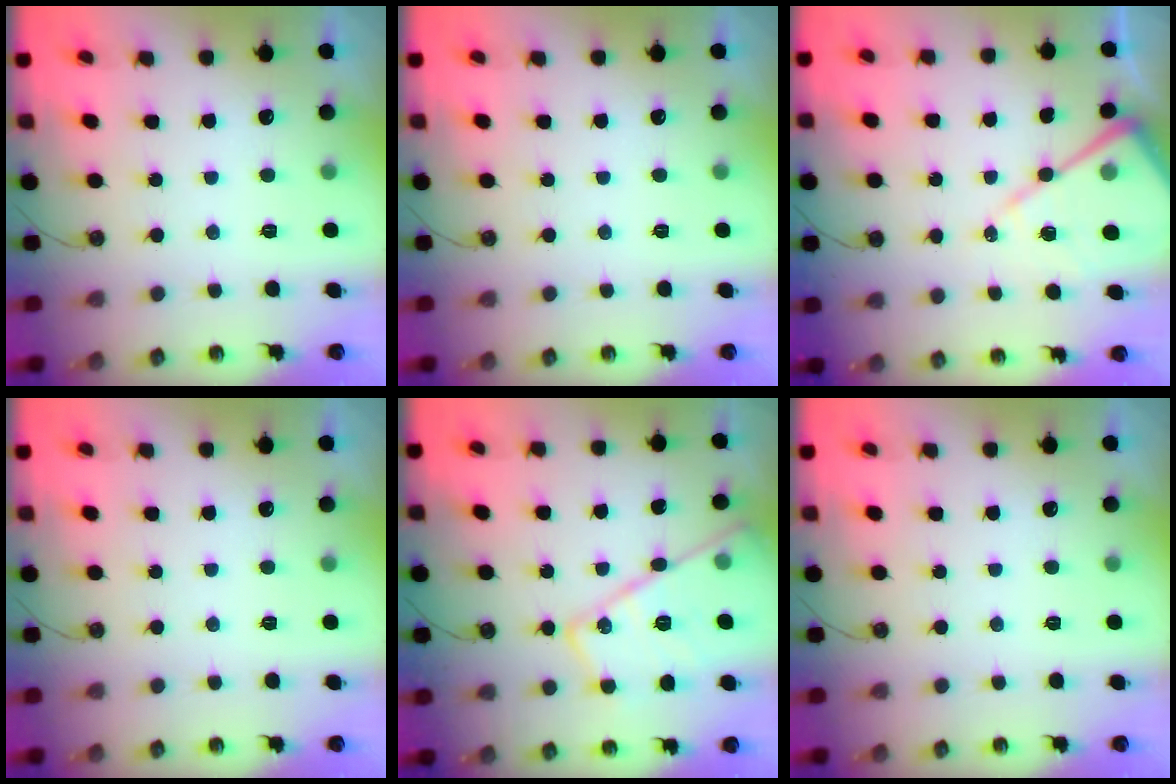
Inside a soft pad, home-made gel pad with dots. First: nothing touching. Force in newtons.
{"total": 0.0}
{"total": 14.2, "press": 14.1, "slide": 1.4}
{"total": 0.0}
{"total": 19.1, "press": 19.0, "slide": 1.4}
{"total": 0.0}